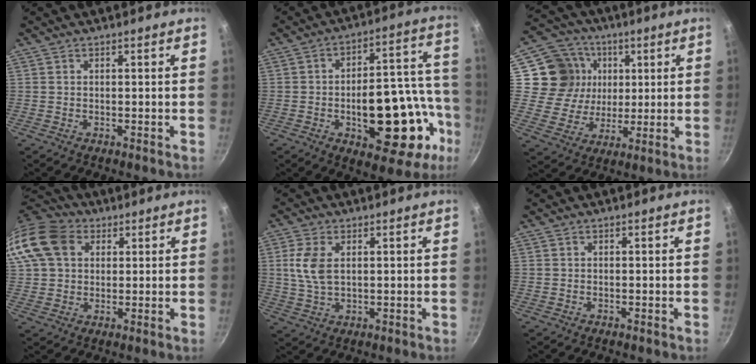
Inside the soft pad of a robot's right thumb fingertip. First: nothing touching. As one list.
[{"total": 23.3, "force": [-7.3, 11.6, 18.9], "torque": [-0.201, 0.057, -0.091]}, {"total": 14.2, "force": [3.7, 12.9, 4.6], "torque": [-0.059, -0.002, 0.060]}, {"total": 17.2, "force": [5.8, 13.2, 9.4], "torque": [-0.204, 0.027, 0.095]}, {"total": 6.7, "force": [1.5, 3.8, 5.2], "torque": [-0.111, -0.001, 0.031]}, {"total": 0.0}]